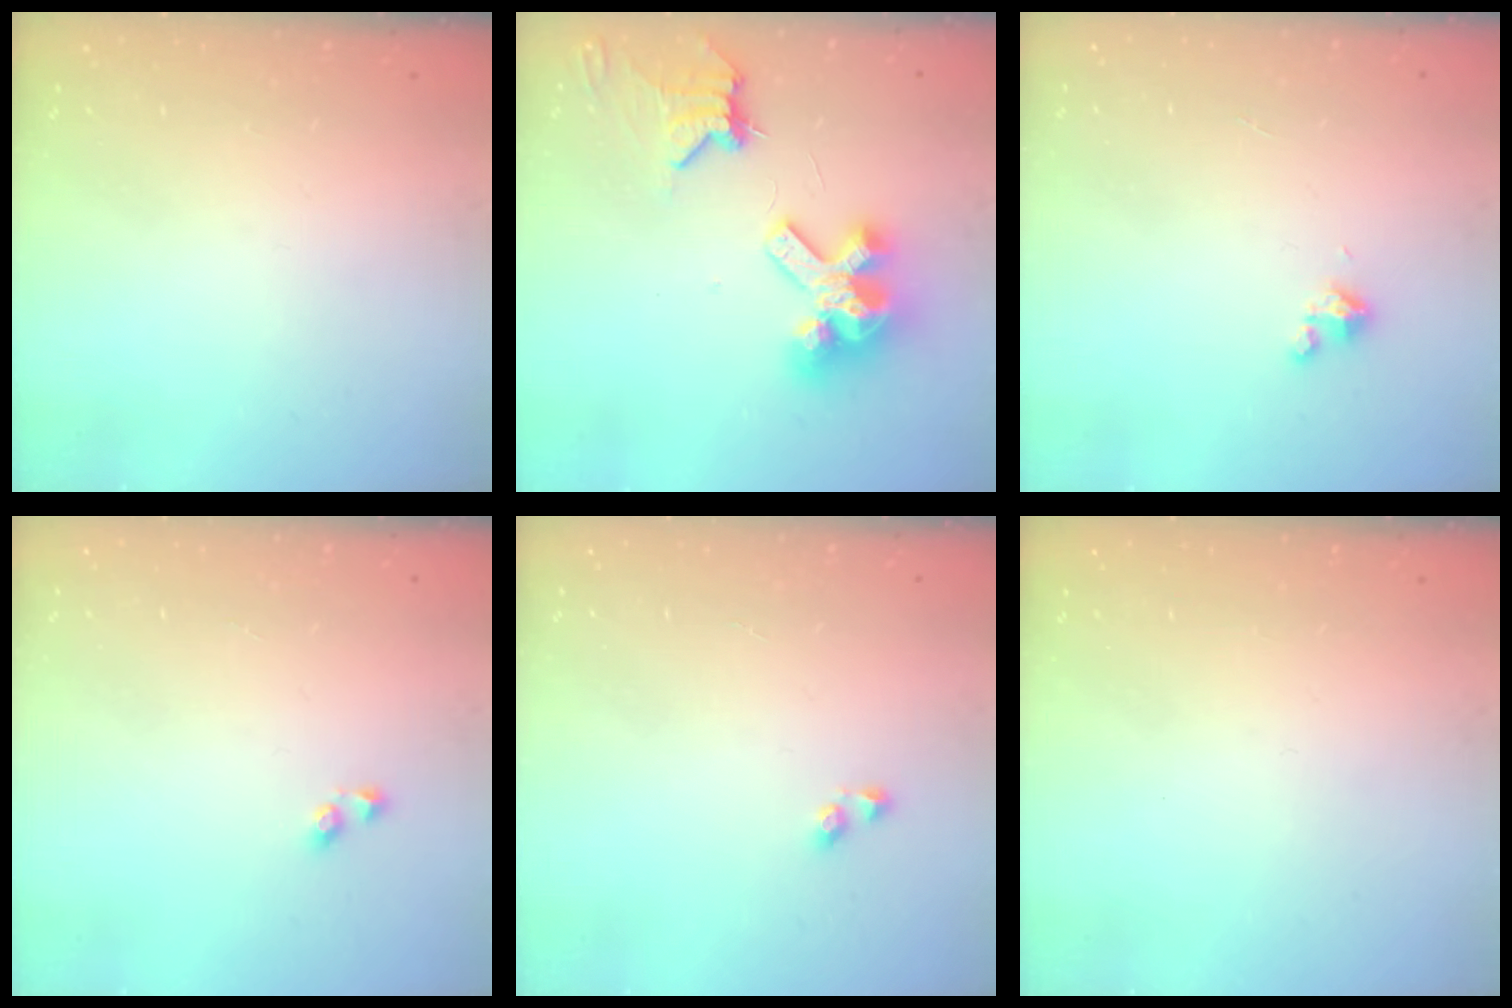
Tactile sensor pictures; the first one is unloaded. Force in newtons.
{"total": 12.7, "press": 12.6, "slide": 1.8}
{"total": 2.7, "press": 2.6, "slide": 0.4}
{"total": 2.0, "press": 1.7, "slide": 1.0}
{"total": 2.0, "press": 1.7, "slide": 1.0}
{"total": 0.0}